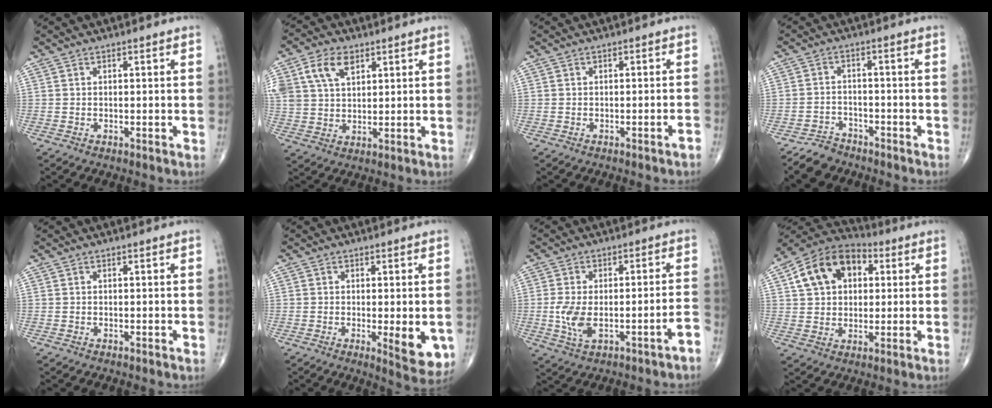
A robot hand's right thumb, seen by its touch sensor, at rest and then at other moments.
{"total": 10.0, "force": [4.6, 6.2, 6.4], "torque": [-0.123, -0.004, 0.092]}
{"total": 1.0, "force": [-0.8, 0.0, 0.6], "torque": [-0.012, 0.008, -0.011]}
{"total": 4.8, "force": [-4.1, 2.5, 0.3], "torque": [-0.001, 0.019, -0.077]}
{"total": 0.0}
{"total": 6.9, "force": [-1.2, 2.4, 6.3], "torque": [-0.074, -0.016, -0.012]}
{"total": 8.5, "force": [-2.9, 3.0, 7.4], "torque": [-0.137, 0.033, -0.036]}
{"total": 14.7, "force": [4.3, 10.5, 9.3], "torque": [-0.133, 0.014, 0.063]}